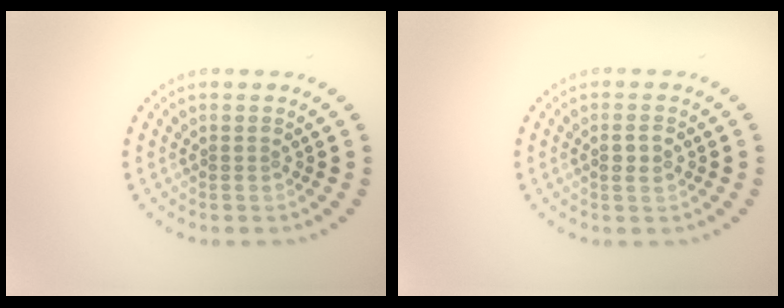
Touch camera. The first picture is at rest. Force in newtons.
{"total": 1.4, "press": 1.4, "slide": 0.3}